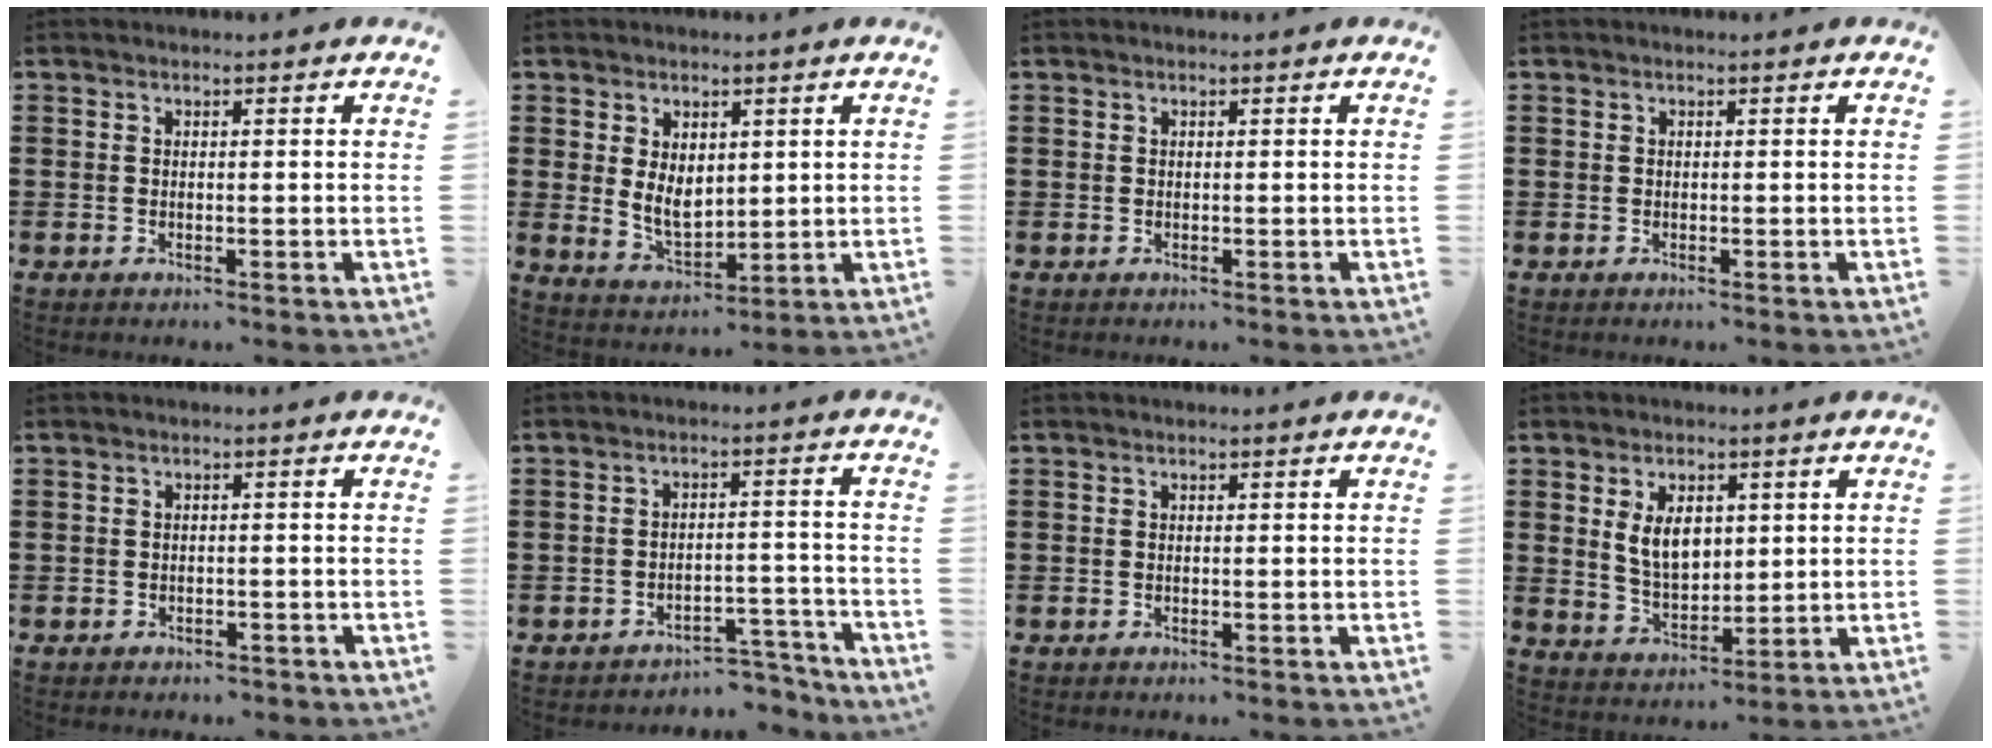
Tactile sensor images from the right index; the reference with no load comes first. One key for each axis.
{"total": 5.4, "fx": 1.4, "fy": 3.7, "fz": 3.7, "tx": -0.069, "ty": 0.006, "tz": 0.027}
{"total": 0.0}
{"total": 0.0}
{"total": 1.0, "fx": -0.8, "fy": 0.5, "fz": -0.1, "tx": -0.003, "ty": 0.004, "tz": -0.020}
{"total": 3.7, "fx": -3.5, "fy": 0.7, "fz": 1.0, "tx": -0.019, "ty": 0.007, "tz": -0.071}
{"total": 0.0}
{"total": 6.3, "fx": 1.8, "fy": 3.9, "fz": 4.7, "tx": -0.088, "ty": 0.006, "tz": 0.028}